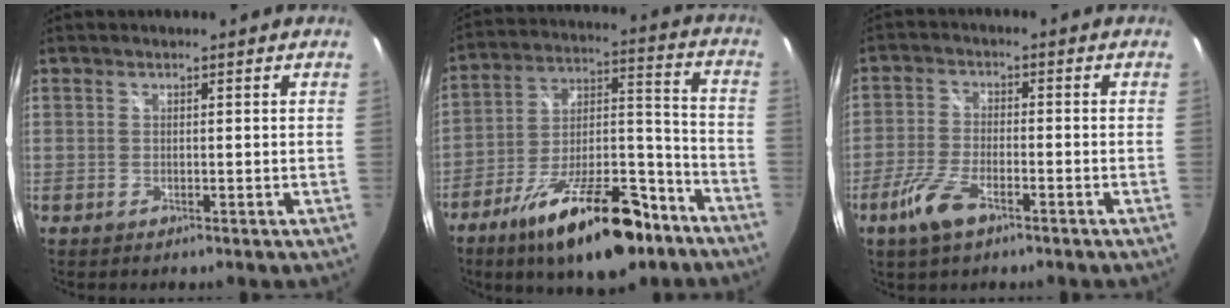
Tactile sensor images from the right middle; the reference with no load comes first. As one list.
[{"total": 22.3, "force": [-14.4, 8.0, 15.0], "torque": [-0.248, -0.001, -0.223]}, {"total": 6.6, "force": [-4.0, 2.4, 4.6], "torque": [-0.114, -0.007, -0.081]}]